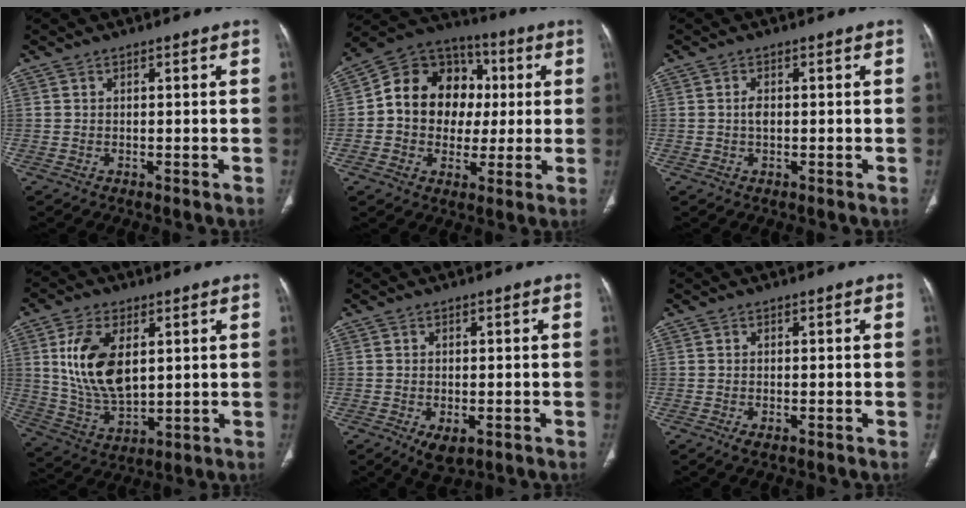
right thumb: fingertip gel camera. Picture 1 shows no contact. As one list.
[{"total": 17.1, "force": [1.3, 14.0, 9.6], "torque": [-0.117, 0.030, 0.016]}, {"total": 1.7, "force": [0.0, 1.0, 1.3], "torque": [-0.022, 0.002, -0.002]}, {"total": 14.5, "force": [3.7, 8.1, 11.4], "torque": [-0.209, -0.018, 0.081]}, {"total": 4.4, "force": [-1.8, 2.3, 3.3], "torque": [-0.051, -0.002, -0.019]}, {"total": 1.4, "force": [-0.7, 0.6, 1.0], "torque": [-0.019, -0.003, -0.011]}]